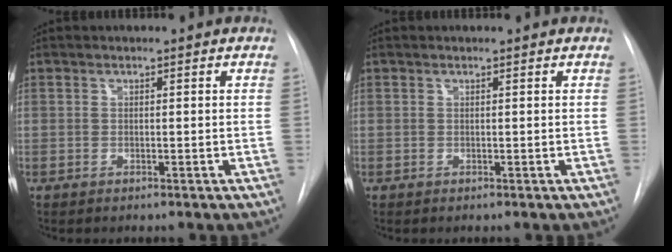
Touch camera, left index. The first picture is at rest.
{"total": 0.0}